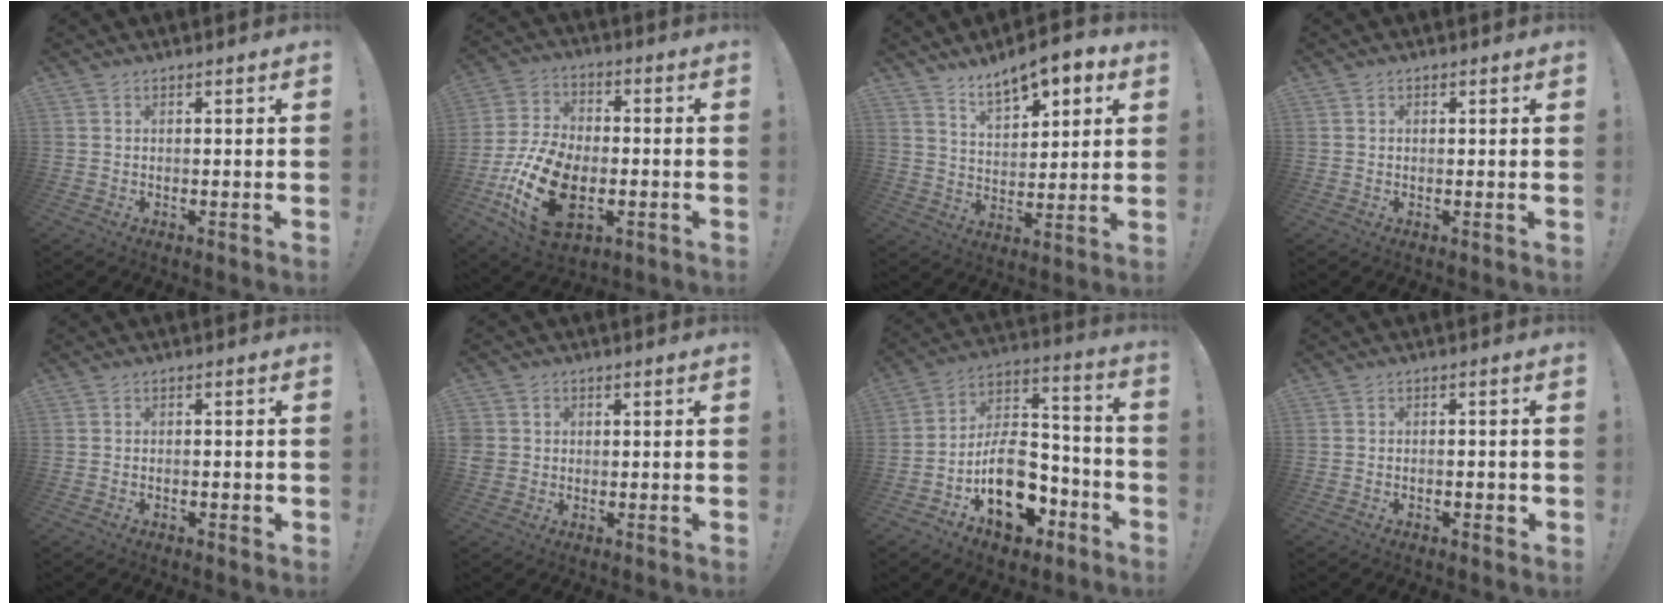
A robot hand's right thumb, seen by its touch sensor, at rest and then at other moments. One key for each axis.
{"total": 20.9, "fx": -5.6, "fy": 12.8, "fz": 15.6, "tx": -0.291, "ty": 0.025, "tz": -0.087}
{"total": 10.7, "fx": 7.8, "fy": 4.7, "fz": 5.6, "tx": -0.080, "ty": -0.052, "tz": 0.140}
{"total": 0.7, "fx": 0.2, "fy": 0.6, "fz": 0.2, "tx": 0.001, "ty": 0.001, "tz": 0.002}
{"total": 1.3, "fx": -0.6, "fy": 0.7, "fz": 0.9, "tx": -0.014, "ty": 0.004, "tz": -0.010}
{"total": 3.5, "fx": 0.2, "fy": 3.4, "fz": 0.7, "tx": -0.020, "ty": 0.007, "tz": 0.008}
{"total": 18.0, "fx": -7.5, "fy": 12.0, "fz": 11.1, "tx": -0.150, "ty": 0.053, "tz": -0.114}
{"total": 2.0, "fx": -0.9, "fy": 1.1, "fz": 1.4, "tx": -0.021, "ty": 0.008, "tz": -0.014}